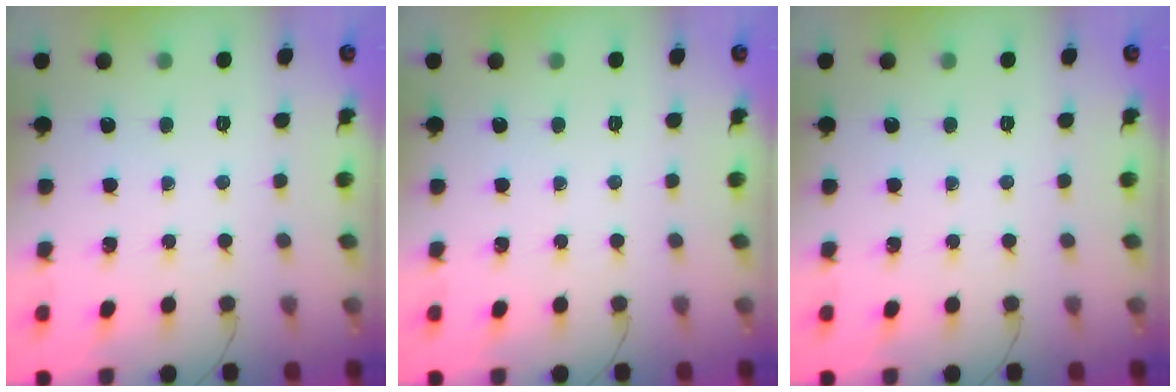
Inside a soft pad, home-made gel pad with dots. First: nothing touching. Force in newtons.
{"total": 0.0}
{"total": 0.0}